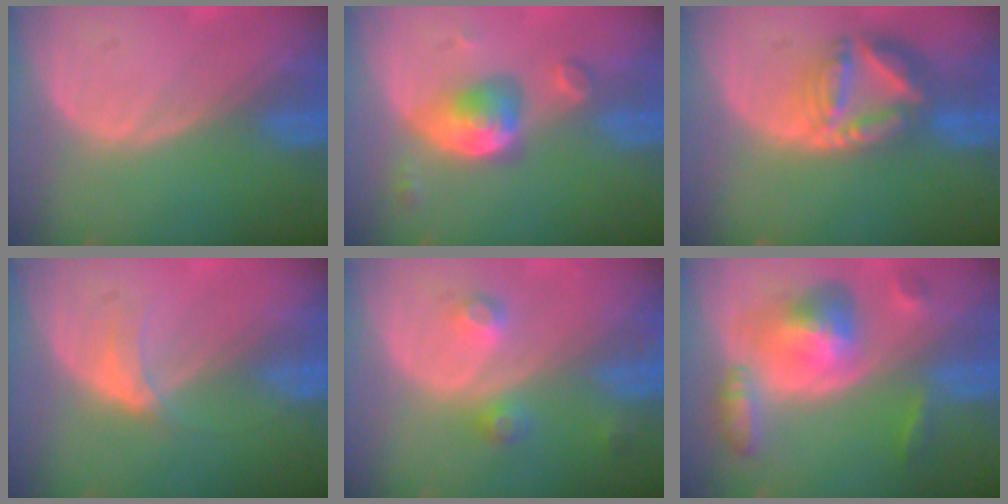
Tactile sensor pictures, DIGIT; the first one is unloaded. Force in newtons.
{"total": 5.4, "press": 5.4, "slide": 0.5}
{"total": 8.4, "press": 7.3, "slide": 4.1}
{"total": 2.9, "press": 2.5, "slide": 1.5}
{"total": 3.8, "press": 3.5, "slide": 1.4}
{"total": 8.0, "press": 8.0, "slide": 0.7}